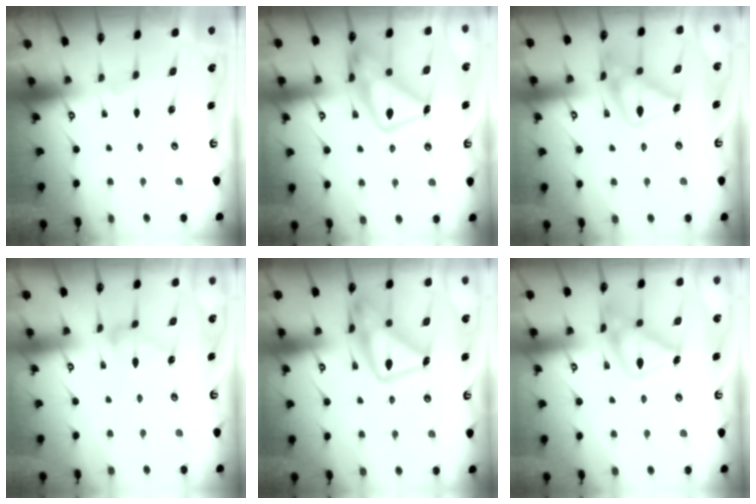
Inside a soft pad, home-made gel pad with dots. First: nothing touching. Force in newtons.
{"total": 15.0, "press": 14.9, "slide": 1.6}
{"total": 17.8, "press": 17.8, "slide": 1.1}
{"total": 7.9, "press": 7.9, "slide": 0.2}
{"total": 17.5, "press": 17.4, "slide": 1.6}
{"total": 17.8, "press": 17.8, "slide": 1.1}